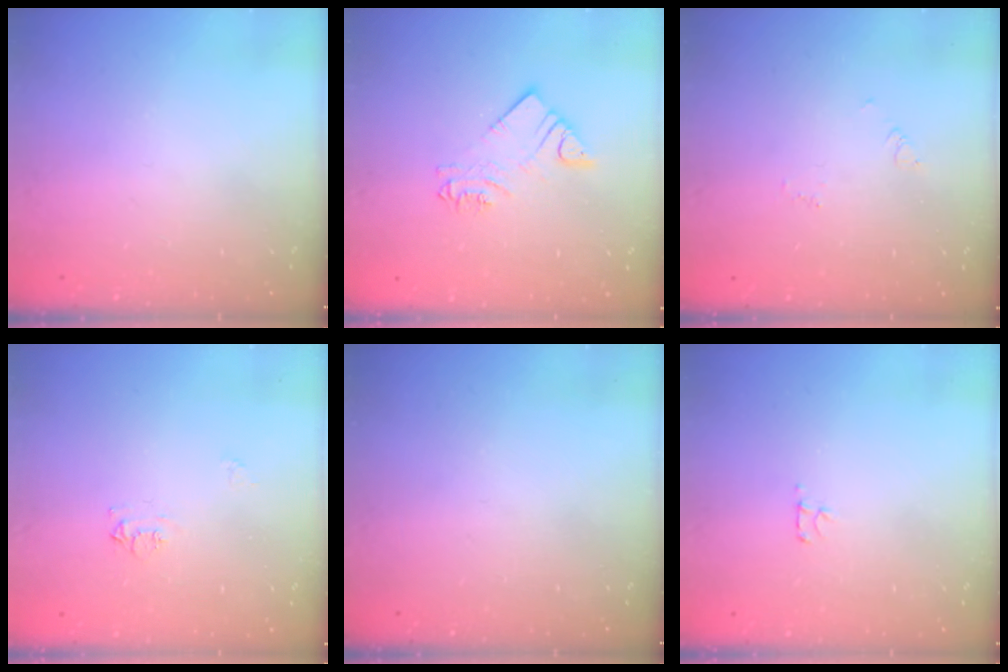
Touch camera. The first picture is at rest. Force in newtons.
{"total": 4.0, "press": 4.0, "slide": 0.2}
{"total": 2.7, "press": 2.7, "slide": 0.2}
{"total": 5.5, "press": 5.5, "slide": 0.7}
{"total": 0.0}
{"total": 3.1, "press": 3.1, "slide": 0.4}